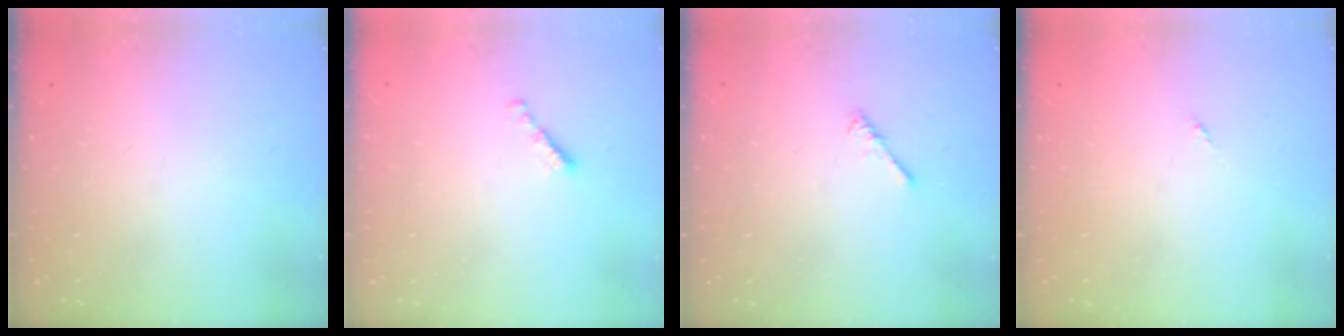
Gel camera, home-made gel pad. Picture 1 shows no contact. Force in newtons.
{"total": 2.1, "press": 2.0, "slide": 0.7}
{"total": 0.0}
{"total": 0.0}